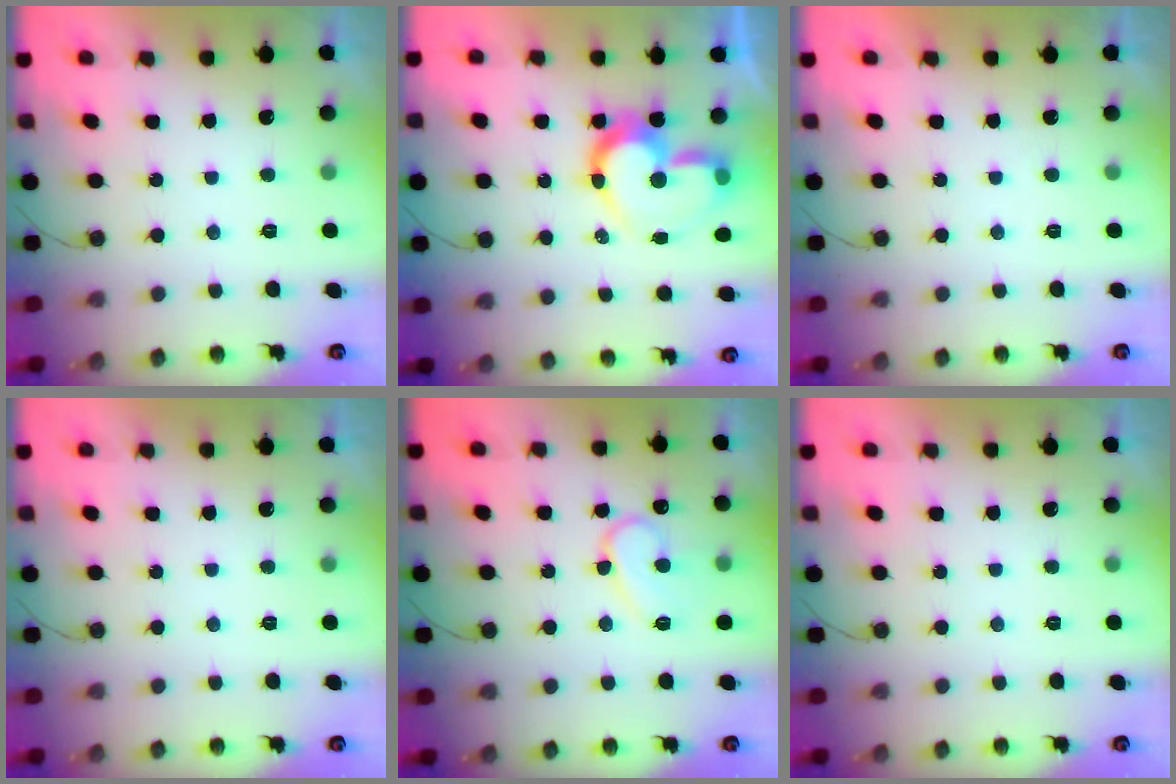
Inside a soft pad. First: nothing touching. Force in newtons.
{"total": 15.2, "press": 15.2, "slide": 1.2}
{"total": 1.7, "press": 1.7, "slide": 0.0}
{"total": 0.0}
{"total": 10.7, "press": 10.6, "slide": 1.1}
{"total": 0.0}